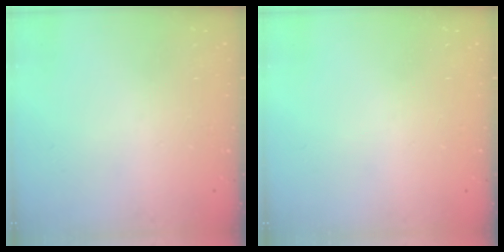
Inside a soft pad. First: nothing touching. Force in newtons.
{"total": 0.0}